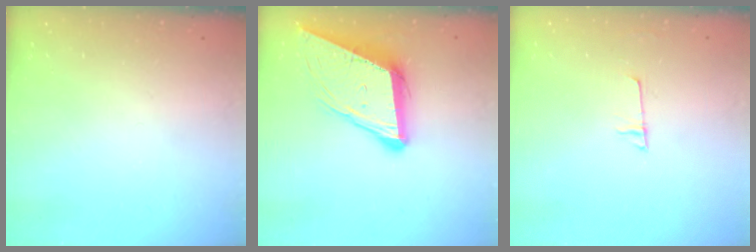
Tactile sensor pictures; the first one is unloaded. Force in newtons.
{"total": 13.2, "press": 12.6, "slide": 4.0}
{"total": 4.4, "press": 4.4, "slide": 0.5}